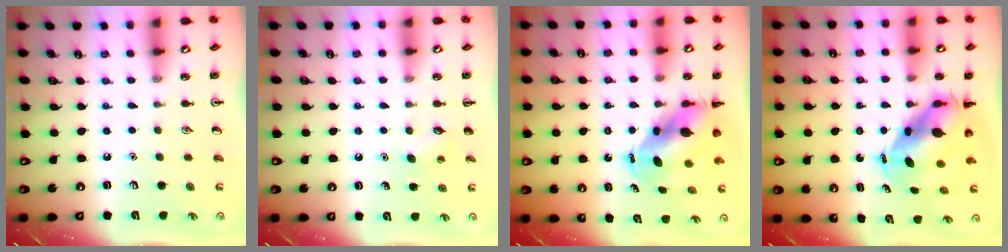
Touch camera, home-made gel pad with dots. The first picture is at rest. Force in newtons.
{"total": 2.9, "press": 2.8, "slide": 0.7}
{"total": 8.0, "press": 7.8, "slide": 1.7}
{"total": 7.8, "press": 7.5, "slide": 1.9}